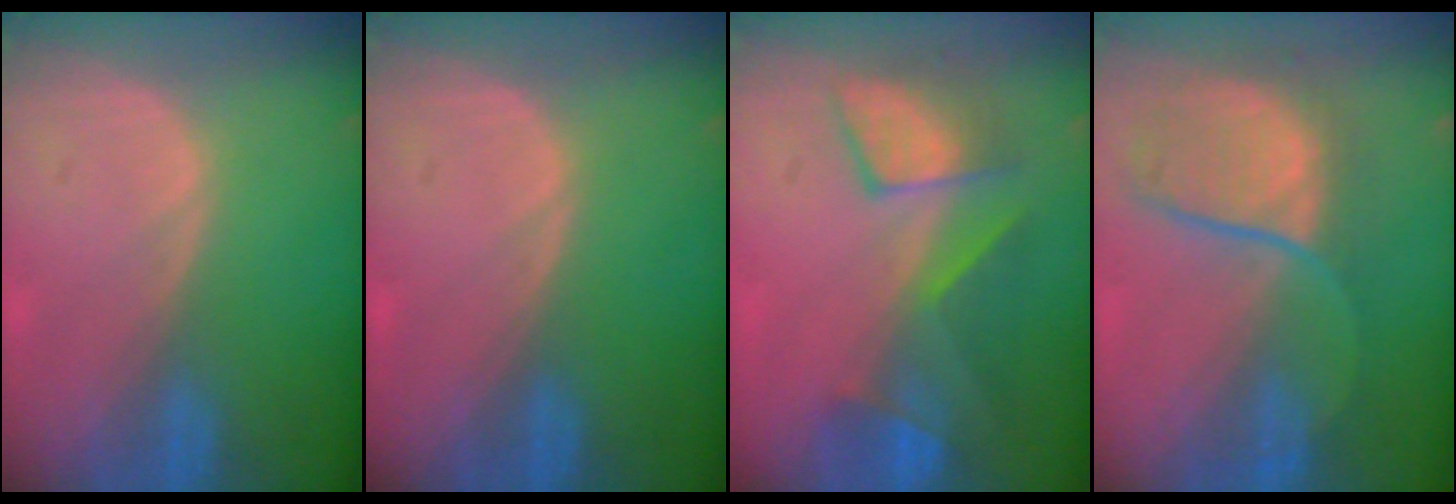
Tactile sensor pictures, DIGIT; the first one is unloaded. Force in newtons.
{"total": 0.0}
{"total": 8.0, "press": 7.8, "slide": 1.8}
{"total": 8.3, "press": 8.1, "slide": 1.8}